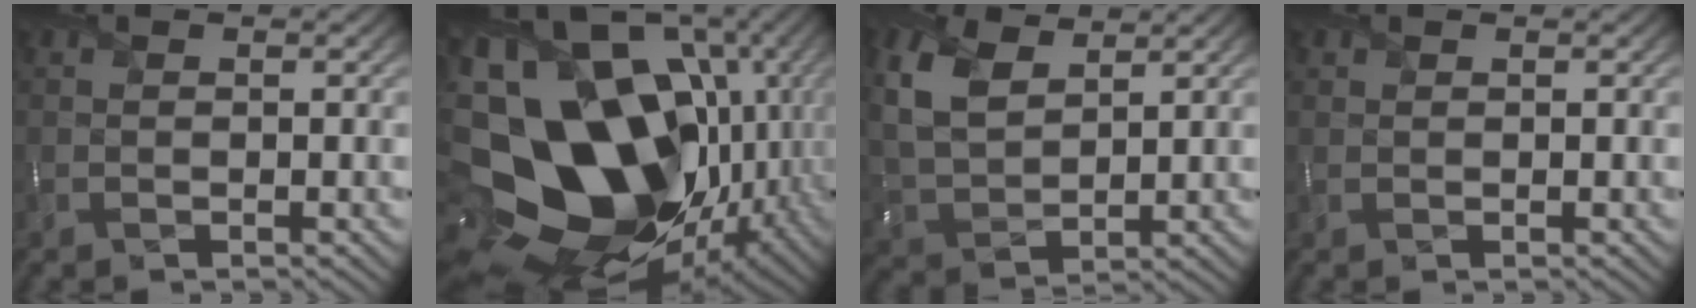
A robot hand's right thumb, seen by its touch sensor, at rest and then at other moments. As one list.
[{"total": 23.5, "force": [-2.2, 17.5, 15.5], "torque": [-0.326, -0.052, -0.027]}, {"total": 9.1, "force": [4.5, 5.2, 5.9], "torque": [-0.178, 0.014, 0.096]}, {"total": 0.7, "force": [0.5, 0.4, 0.1], "torque": [-0.003, 0.000, 0.013]}]